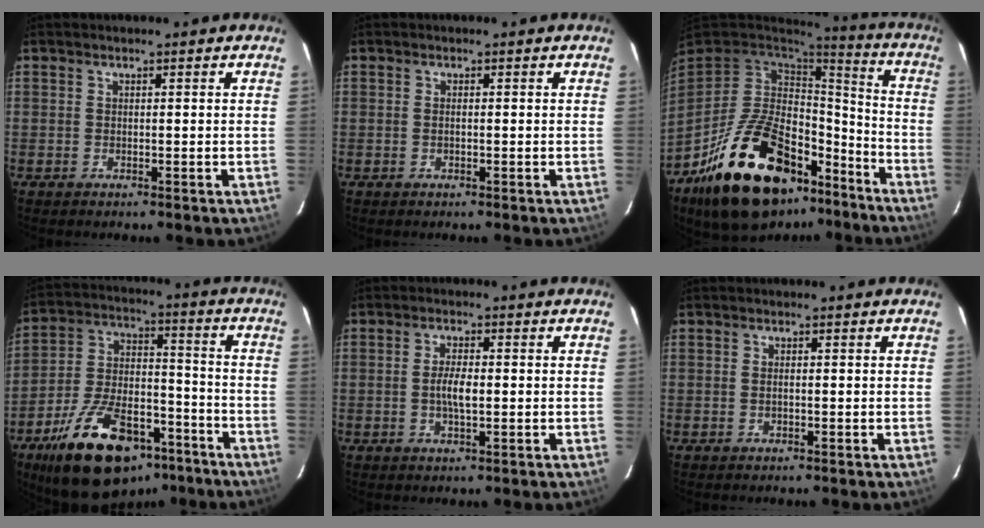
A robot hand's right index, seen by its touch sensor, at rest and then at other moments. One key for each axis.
{"total": 0.7, "fx": 0.0, "fy": 0.2, "fz": 0.6, "tx": -0.013, "ty": 0.001, "tz": -0.002}
{"total": 28.4, "fx": -17.1, "fy": 14.7, "fz": 17.3, "tx": -0.329, "ty": 0.011, "tz": -0.248}
{"total": 23.5, "fx": -14.9, "fy": 11.1, "fz": 14.4, "tx": -0.266, "ty": 0.002, "tz": -0.230}
{"total": 3.7, "fx": -0.4, "fy": 1.1, "fz": 3.6, "tx": -0.067, "ty": 0.001, "tz": -0.005}
{"total": 0.9, "fx": -0.1, "fy": 0.4, "fz": 0.8, "tx": -0.017, "ty": 0.001, "tz": -0.003}